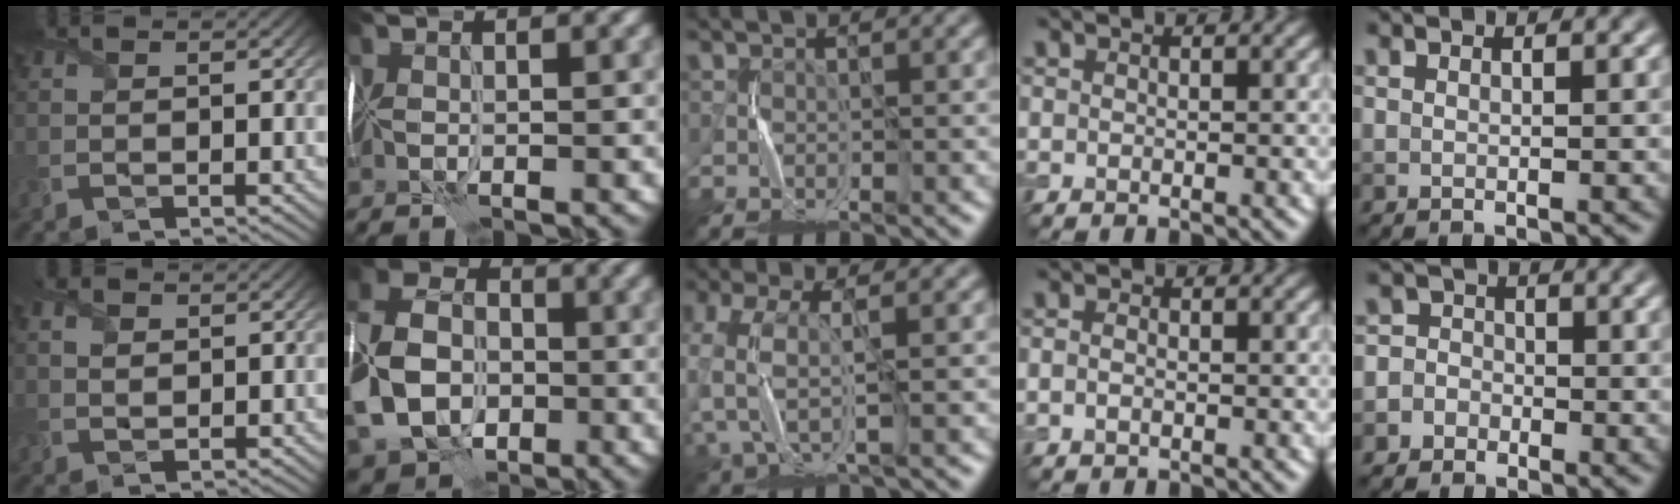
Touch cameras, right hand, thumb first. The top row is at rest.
{"thumb": {"total": 2.0, "force": [0.9, 1.2, 1.2], "torque": [-0.035, 0.002, 0.018]}, "index": {"total": 11.9, "force": [-2.6, 9.1, 7.3], "torque": [-0.173, -0.011, -0.064]}, "middle": {"total": 4.7, "force": [-1.3, 2.5, 3.8], "torque": [-0.108, -0.003, -0.027]}, "ring": {"total": 1.1, "force": [-0.2, 0.7, 0.8], "torque": [-0.018, -0.001, -0.007]}, "little": {"total": 4.0, "force": [-1.8, 3.5, 0.3], "torque": [0.028, 0.011, -0.056]}}